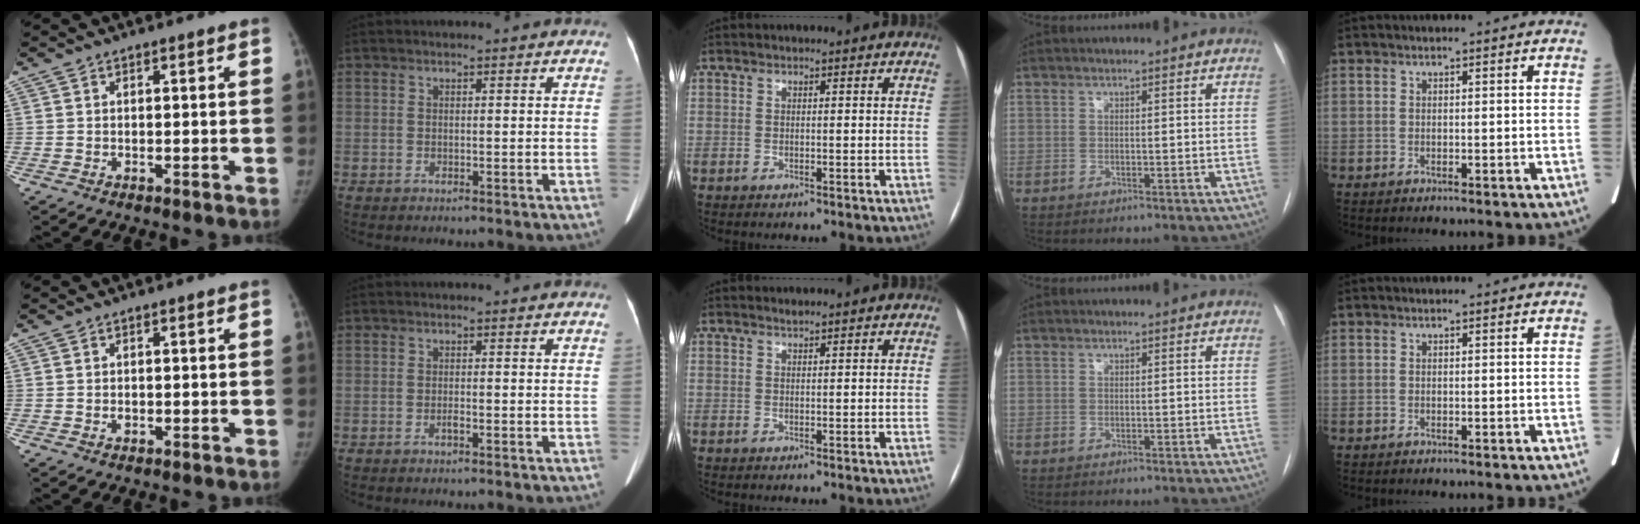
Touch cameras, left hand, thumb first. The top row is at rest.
{"thumb": {"total": 0.7, "force": [-0.3, 0.6, 0.4], "torque": [-0.003, 0.001, -0.003]}, "index": {"total": 0.7, "force": [-0.4, 0.0, 0.5], "torque": [-0.012, -0.001, -0.006]}, "middle": {"total": 0.6, "force": [0.5, 0.0, 0.1], "torque": [-0.005, 0.001, 0.012]}}